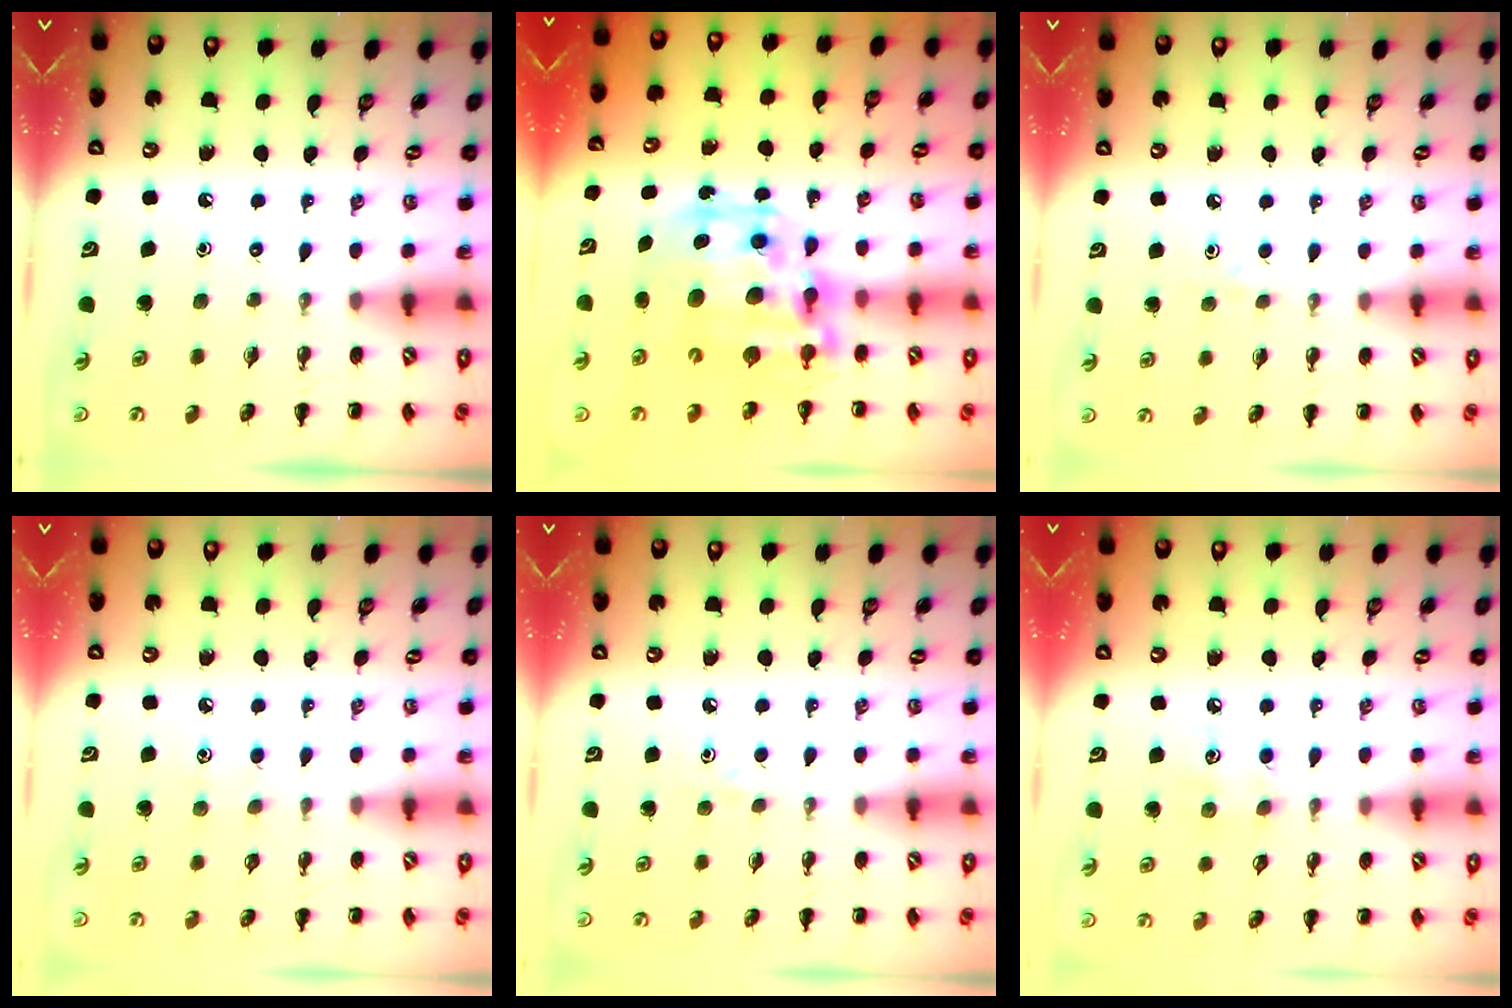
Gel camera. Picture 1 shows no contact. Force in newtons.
{"total": 15.4, "press": 15.0, "slide": 3.4}
{"total": 2.7, "press": 2.5, "slide": 1.0}
{"total": 3.7, "press": 3.6, "slide": 1.0}
{"total": 2.7, "press": 2.5, "slide": 1.0}
{"total": 5.2, "press": 5.1, "slide": 1.2}